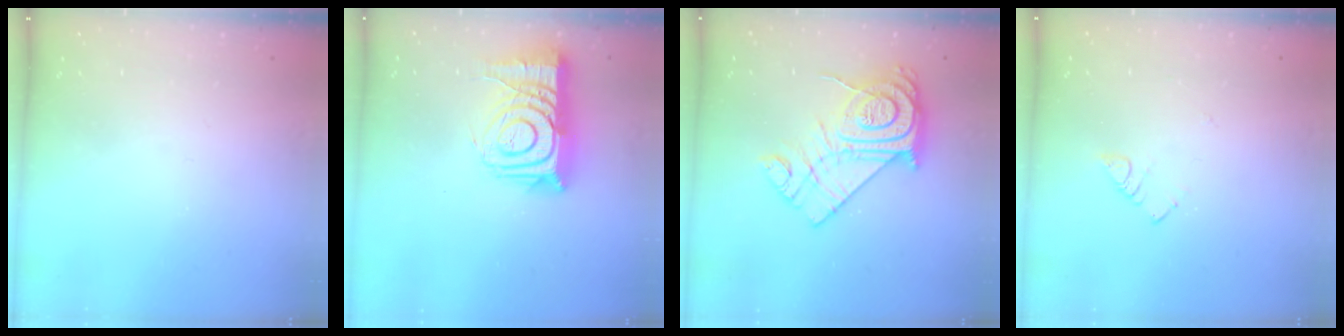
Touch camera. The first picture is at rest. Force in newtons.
{"total": 14.4, "press": 14.4, "slide": 1.1}
{"total": 18.1, "press": 18.0, "slide": 1.5}
{"total": 3.0, "press": 2.9, "slide": 0.4}